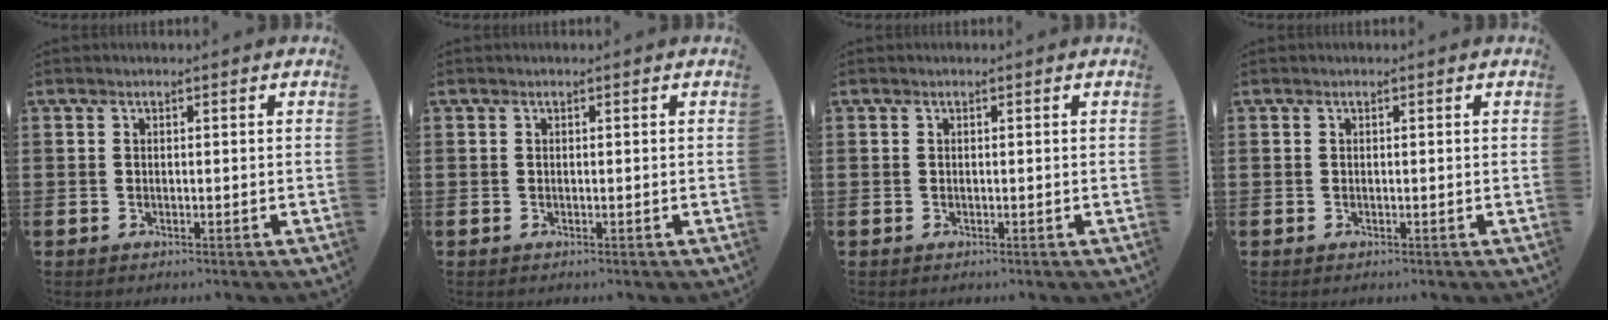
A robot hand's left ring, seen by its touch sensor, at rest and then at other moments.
{"total": 0.0}
{"total": 0.0}
{"total": 0.0}